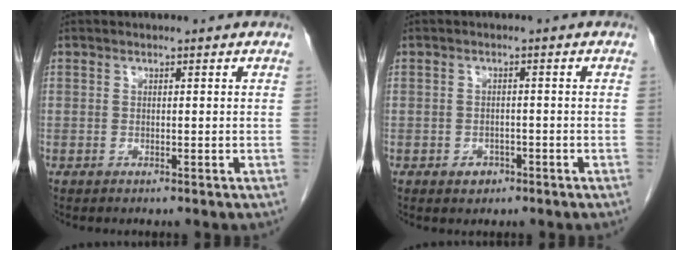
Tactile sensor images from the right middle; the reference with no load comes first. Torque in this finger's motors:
{"motor_torque": [0.63, -0.38, 0.15, 0.03]}